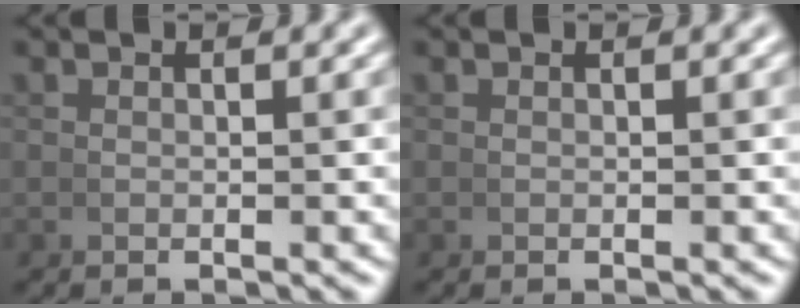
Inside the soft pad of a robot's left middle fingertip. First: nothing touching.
{"total": 0.0}